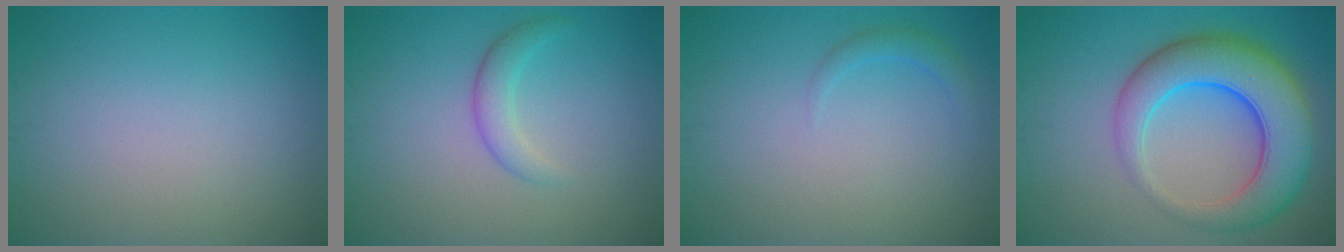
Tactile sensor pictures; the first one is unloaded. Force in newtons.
{"total": 2.1, "press": 2.1, "slide": 0.1}
{"total": 1.3, "press": 1.3, "slide": 0.0}
{"total": 9.2, "press": 9.1, "slide": 0.2}